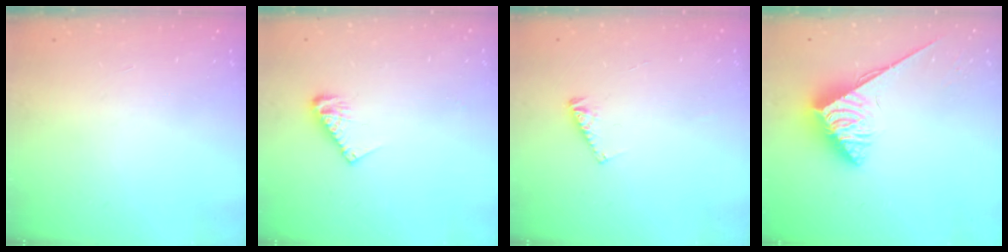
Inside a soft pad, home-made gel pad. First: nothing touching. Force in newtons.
{"total": 6.5, "press": 6.4, "slide": 0.4}
{"total": 4.5, "press": 4.5, "slide": 0.5}
{"total": 5.6, "press": 5.5, "slide": 0.5}